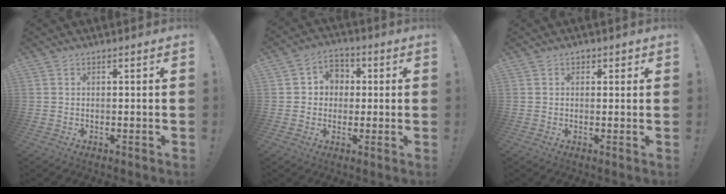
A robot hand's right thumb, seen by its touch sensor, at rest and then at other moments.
{"total": 6.5, "force": [0.0, 6.3, 1.8], "torque": [-0.025, 0.008, 0.003]}
{"total": 1.5, "force": [0.4, 1.3, 0.5], "torque": [0.001, -0.001, 0.004]}